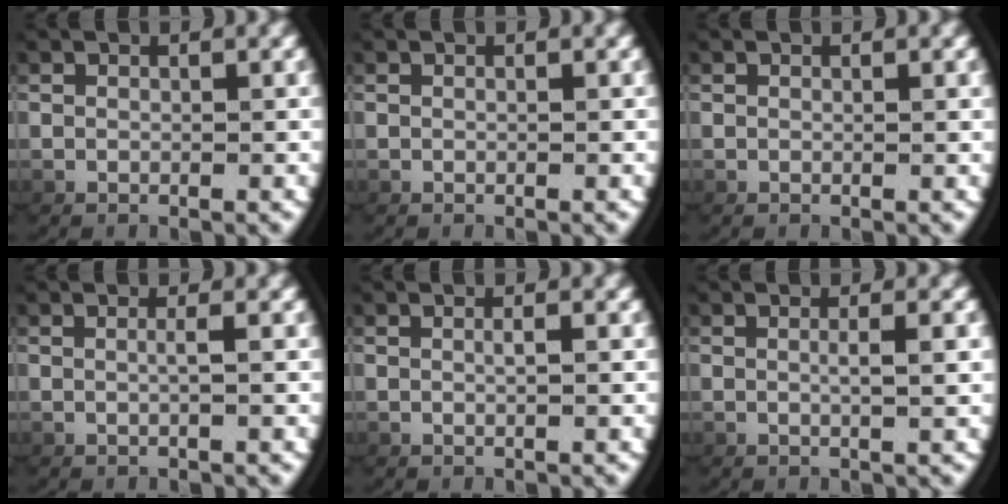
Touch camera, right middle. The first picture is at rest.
{"total": 0.0}
{"total": 0.0}
{"total": 0.9, "force": [-0.1, -0.5, 0.8], "torque": [-0.019, -0.001, 0.003]}
{"total": 0.7, "force": [0.0, -0.3, 0.6], "torque": [-0.013, -0.003, 0.003]}
{"total": 1.4, "force": [0.2, -0.4, 1.3], "torque": [-0.024, -0.001, 0.007]}